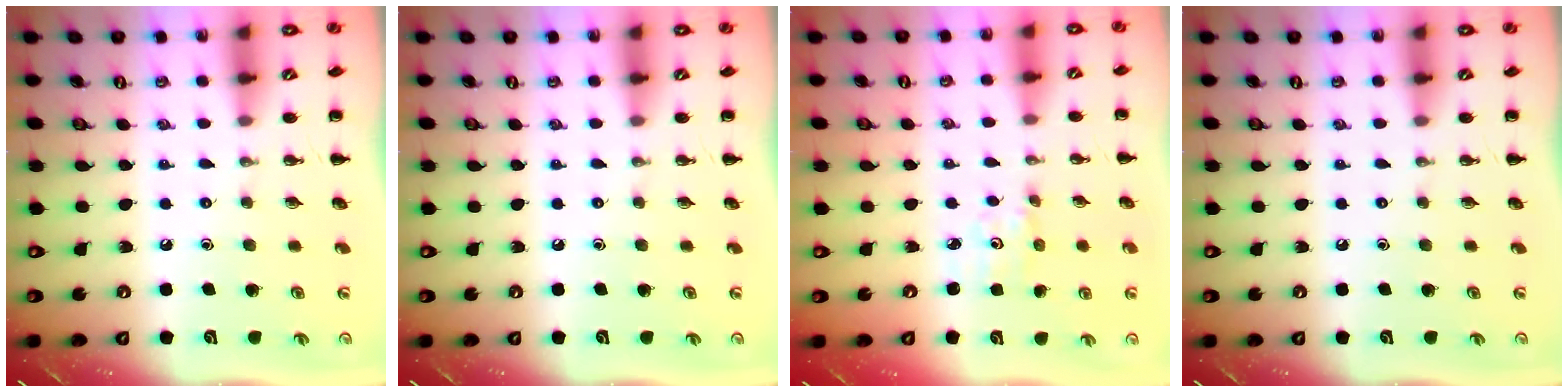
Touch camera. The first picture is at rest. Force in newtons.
{"total": 0.0}
{"total": 1.6, "press": 1.5, "slide": 0.3}
{"total": 0.0}